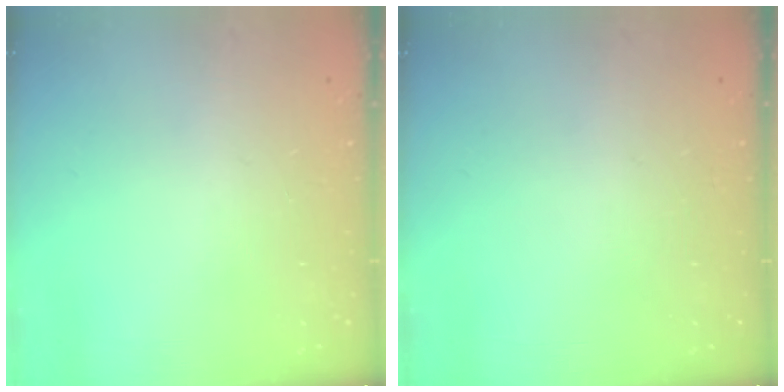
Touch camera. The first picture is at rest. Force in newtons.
{"total": 0.0}